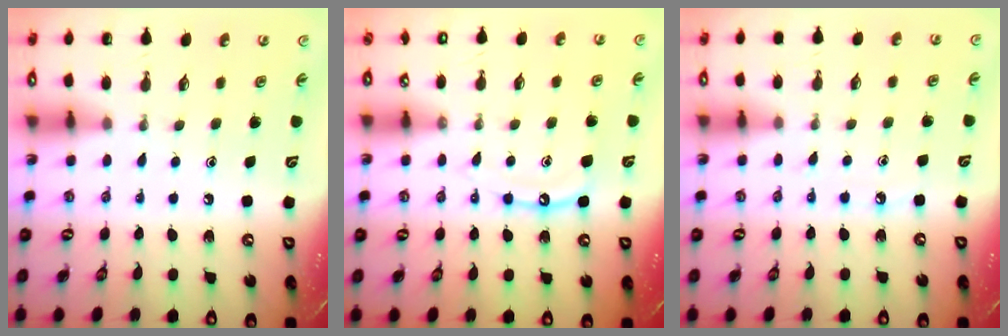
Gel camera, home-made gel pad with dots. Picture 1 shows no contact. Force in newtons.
{"total": 9.2, "press": 9.2, "slide": 0.8}
{"total": 6.5, "press": 6.4, "slide": 0.7}